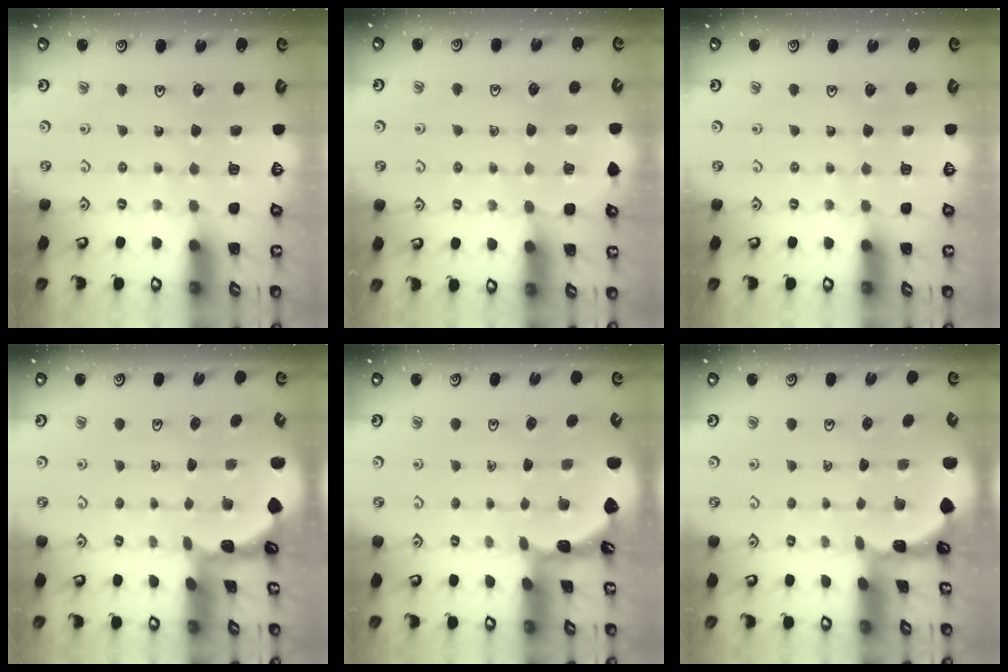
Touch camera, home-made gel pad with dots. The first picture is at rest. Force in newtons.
{"total": 3.4, "press": 3.4, "slide": 0.4}
{"total": 0.0}
{"total": 1.5, "press": 1.5, "slide": 0.2}
{"total": 1.6, "press": 1.6, "slide": 0.1}
{"total": 1.0, "press": 1.0, "slide": 0.2}